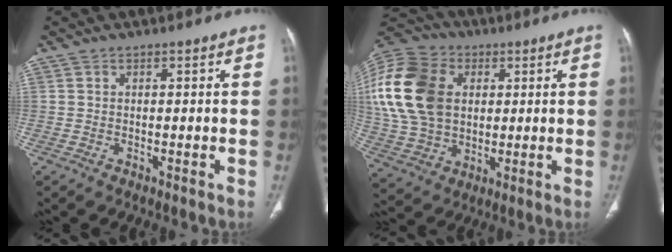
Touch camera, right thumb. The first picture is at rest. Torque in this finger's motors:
{"motor_torque": [2.02, 2.41, 2.24, 0.01, 0.50]}